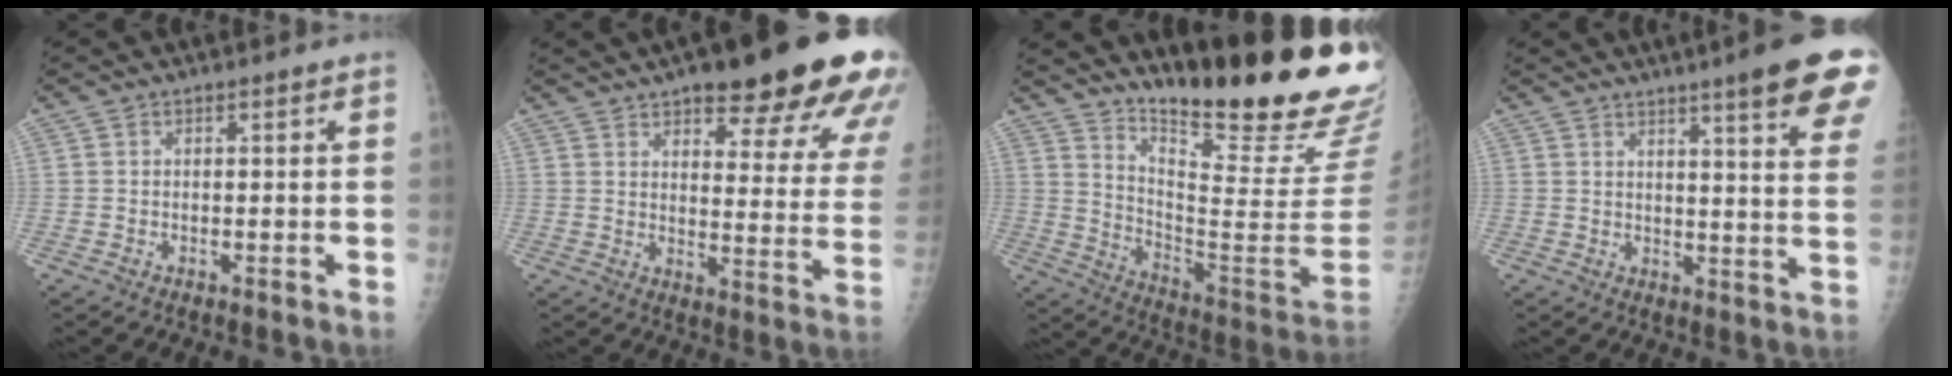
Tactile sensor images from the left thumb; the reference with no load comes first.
{"total": 25.2, "force": [16.6, 6.8, 17.7], "torque": [-0.187, -0.055, 0.203]}
{"total": 28.3, "force": [21.6, 4.6, 17.8], "torque": [-0.245, -0.164, 0.308]}
{"total": 15.9, "force": [10.4, 1.4, 12.0], "torque": [-0.129, -0.042, 0.117]}